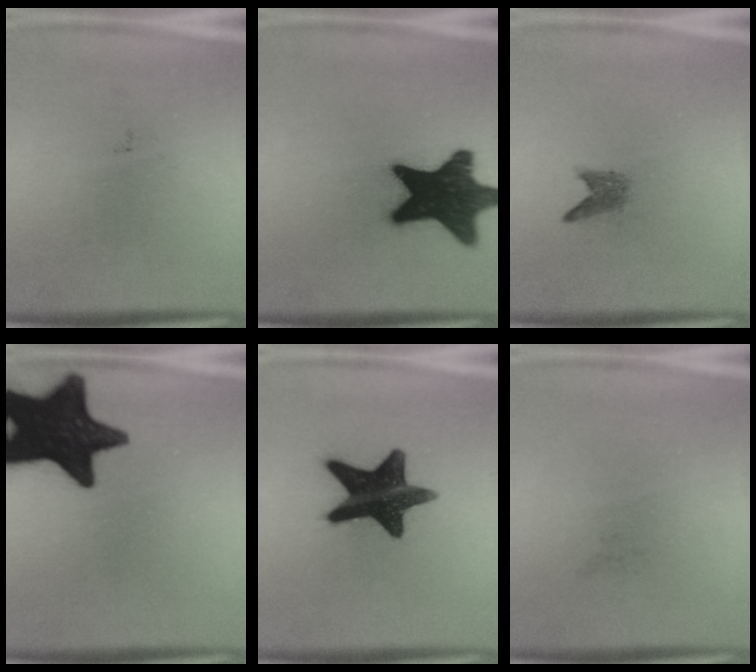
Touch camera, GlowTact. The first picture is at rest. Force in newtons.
{"total": 19.6}
{"total": 1.7}
{"total": 18.2}
{"total": 16.2}
{"total": 0.0}